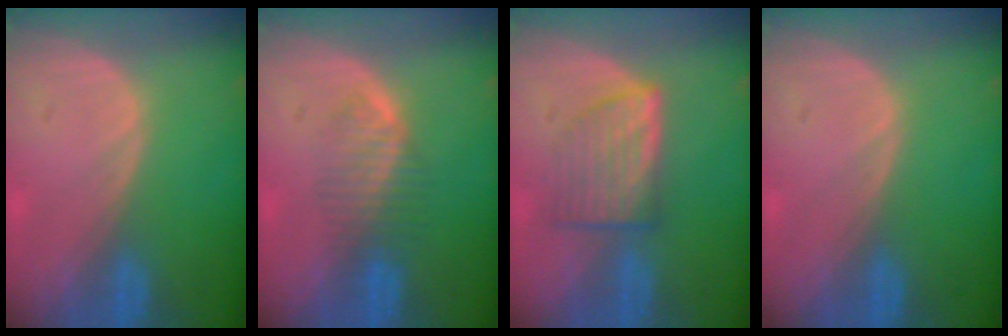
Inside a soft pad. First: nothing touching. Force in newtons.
{"total": 3.9, "press": 3.9, "slide": 0.8}
{"total": 6.2, "press": 6.0, "slide": 1.8}
{"total": 0.0}